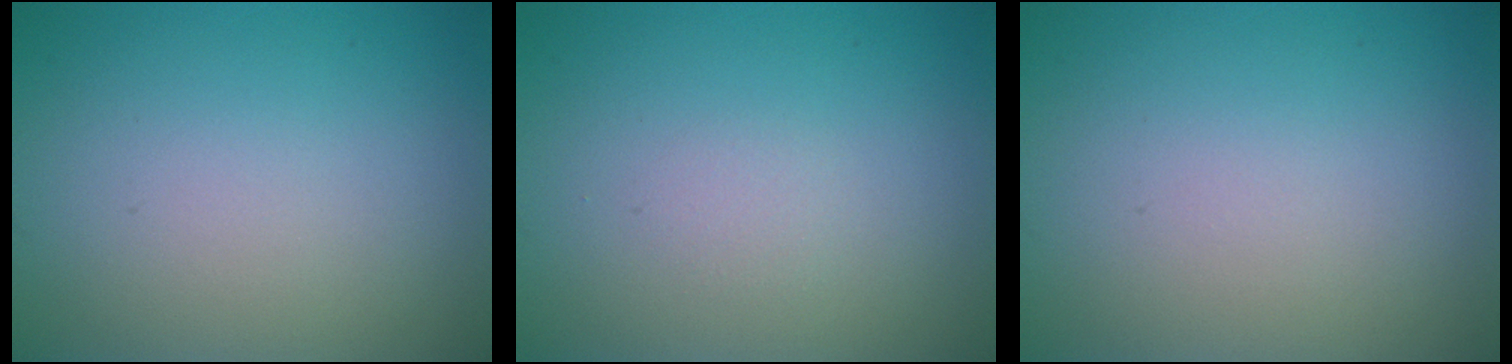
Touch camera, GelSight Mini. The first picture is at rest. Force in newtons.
{"total": 0.6, "press": 0.6, "slide": 0.0}
{"total": 0.0}